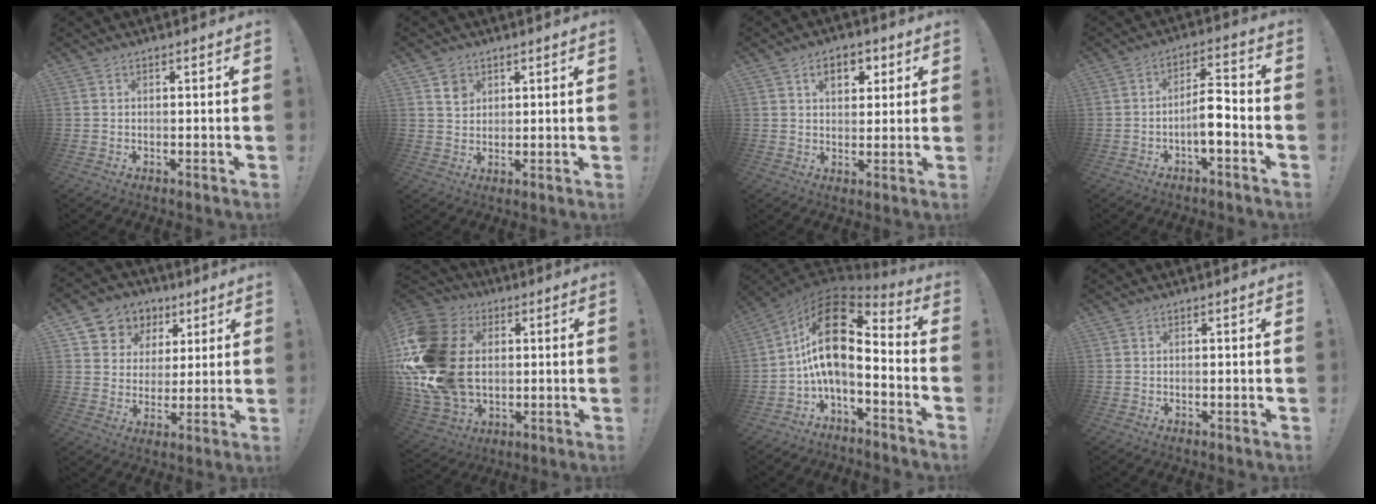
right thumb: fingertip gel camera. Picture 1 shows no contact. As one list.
[{"total": 4.7, "force": [2.8, 3.7, 1.1], "torque": [-0.001, -0.017, 0.050]}, {"total": 7.6, "force": [3.2, 5.2, 4.6], "torque": [-0.057, -0.003, 0.055]}, {"total": 8.3, "force": [-2.5, 2.9, 7.3], "torque": [-0.124, 0.019, -0.044]}, {"total": 8.5, "force": [3.4, 7.6, 1.6], "torque": [-0.019, -0.027, 0.071]}, {"total": 27.6, "force": [0.6, 20.1, 18.9], "torque": [-0.372, 0.002, 0.035]}, {"total": 17.0, "force": [2.3, 8.2, 14.7], "torque": [-0.266, -0.009, 0.040]}, {"total": 0.0}]